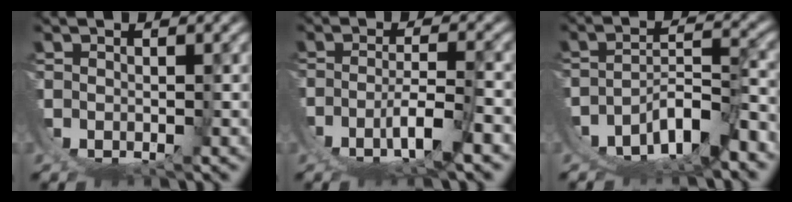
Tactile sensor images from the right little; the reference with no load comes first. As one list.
[{"total": 4.7, "force": [-2.2, 1.5, 3.9], "torque": [-0.072, -0.010, -0.027]}, {"total": 8.8, "force": [-4.5, 5.7, 5.1], "torque": [-0.097, -0.014, -0.068]}]